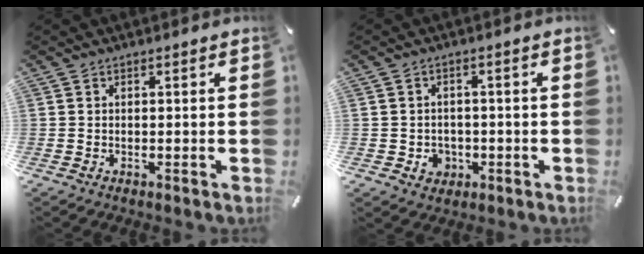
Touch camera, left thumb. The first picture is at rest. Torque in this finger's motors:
{"motor_torque": [-0.02, 0.03, 0.00, 0.01, 0.02]}